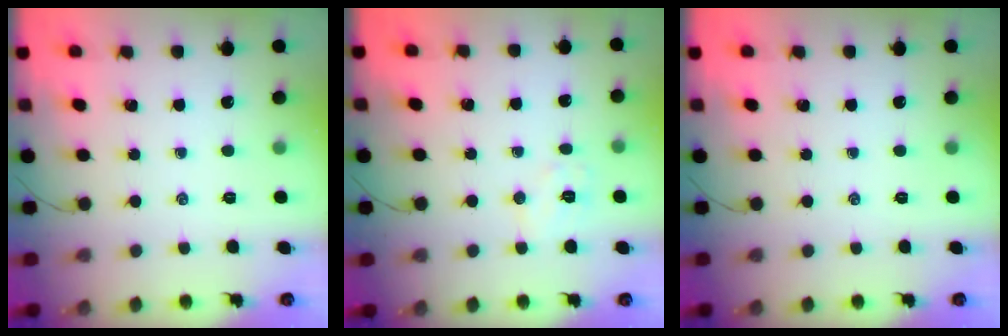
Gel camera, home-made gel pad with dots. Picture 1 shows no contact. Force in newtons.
{"total": 6.5, "press": 6.4, "slide": 1.2}
{"total": 0.0}